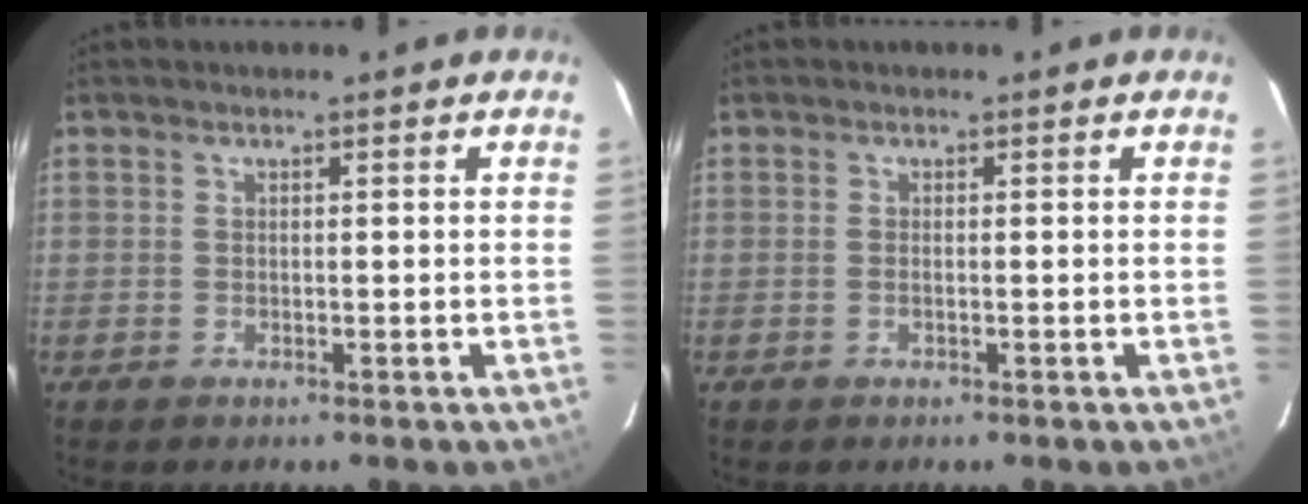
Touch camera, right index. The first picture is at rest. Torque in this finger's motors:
{"motor_torque": [-0.29, 0.01, -0.10, 0.00]}